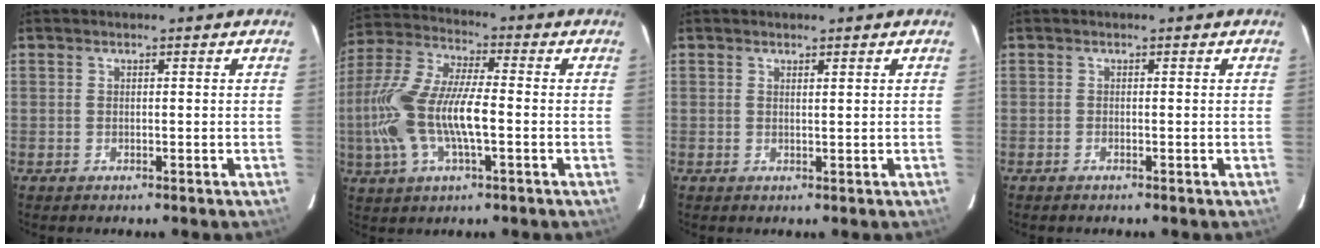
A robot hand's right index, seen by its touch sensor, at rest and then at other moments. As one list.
[{"total": 16.7, "force": [-2.7, 5.5, 15.5], "torque": [-0.327, 0.001, -0.055]}, {"total": 0.9, "force": [0.8, 0.0, 0.6], "torque": [-0.010, -0.002, 0.013]}, {"total": 0.0}]